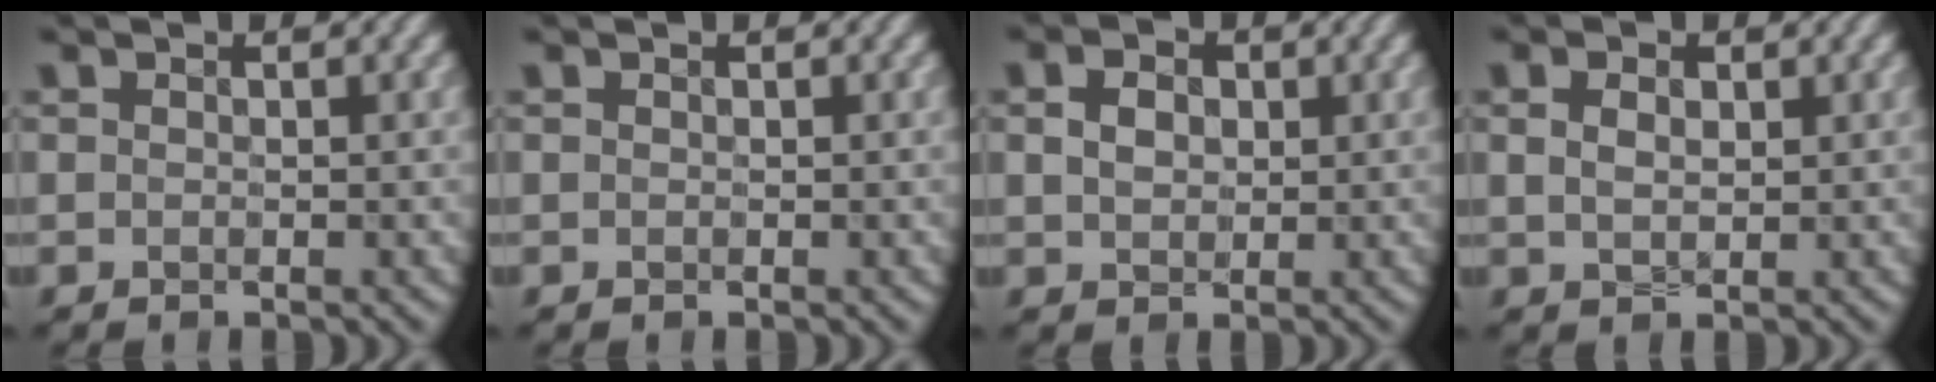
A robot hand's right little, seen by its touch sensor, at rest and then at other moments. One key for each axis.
{"total": 0.0}
{"total": 2.0, "fx": 0.0, "fy": 1.6, "fz": 1.1, "tx": -0.032, "ty": 0.000, "tz": 0.007}
{"total": 1.2, "fx": 0.1, "fy": 0.8, "fz": 0.9, "tx": -0.028, "ty": -0.003, "tz": 0.016}